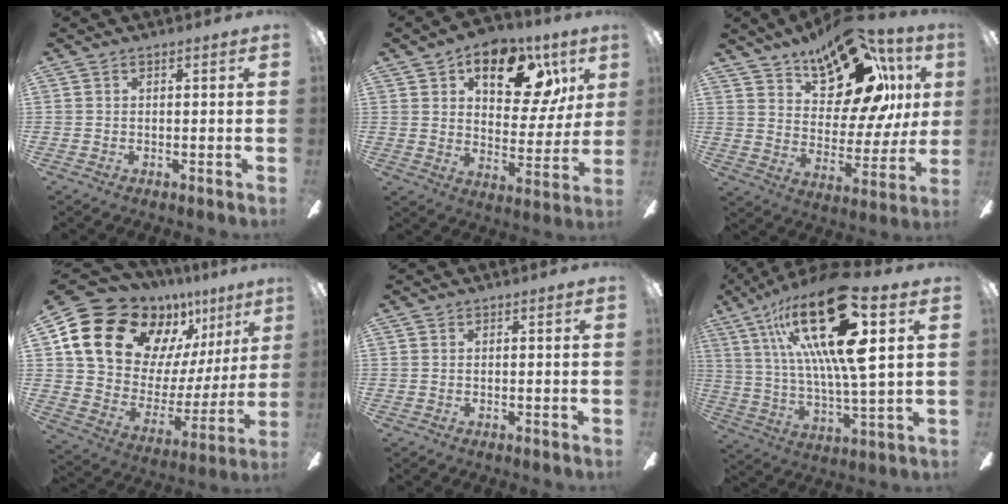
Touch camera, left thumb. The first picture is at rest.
{"total": 18.0, "force": [9.5, 9.9, 11.6], "torque": [-0.151, -0.032, 0.155]}
{"total": 23.6, "force": [14.3, 12.0, 14.5], "torque": [-0.216, -0.077, 0.246]}
{"total": 21.1, "force": [13.4, 12.9, 10.1], "torque": [-0.187, -0.083, 0.262]}
{"total": 0.0}
{"total": 27.4, "force": [12.0, 7.2, 23.5], "torque": [-0.431, -0.057, 0.186]}